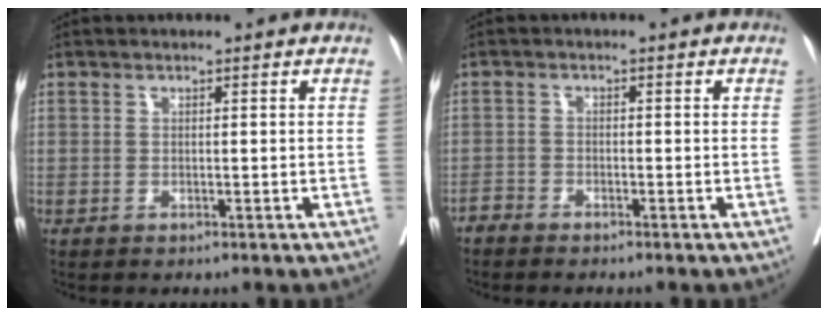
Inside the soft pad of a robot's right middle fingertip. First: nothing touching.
{"total": 1.5, "force": [-1.5, 0.1, 0.1], "torque": [0.002, 0.000, -0.032]}